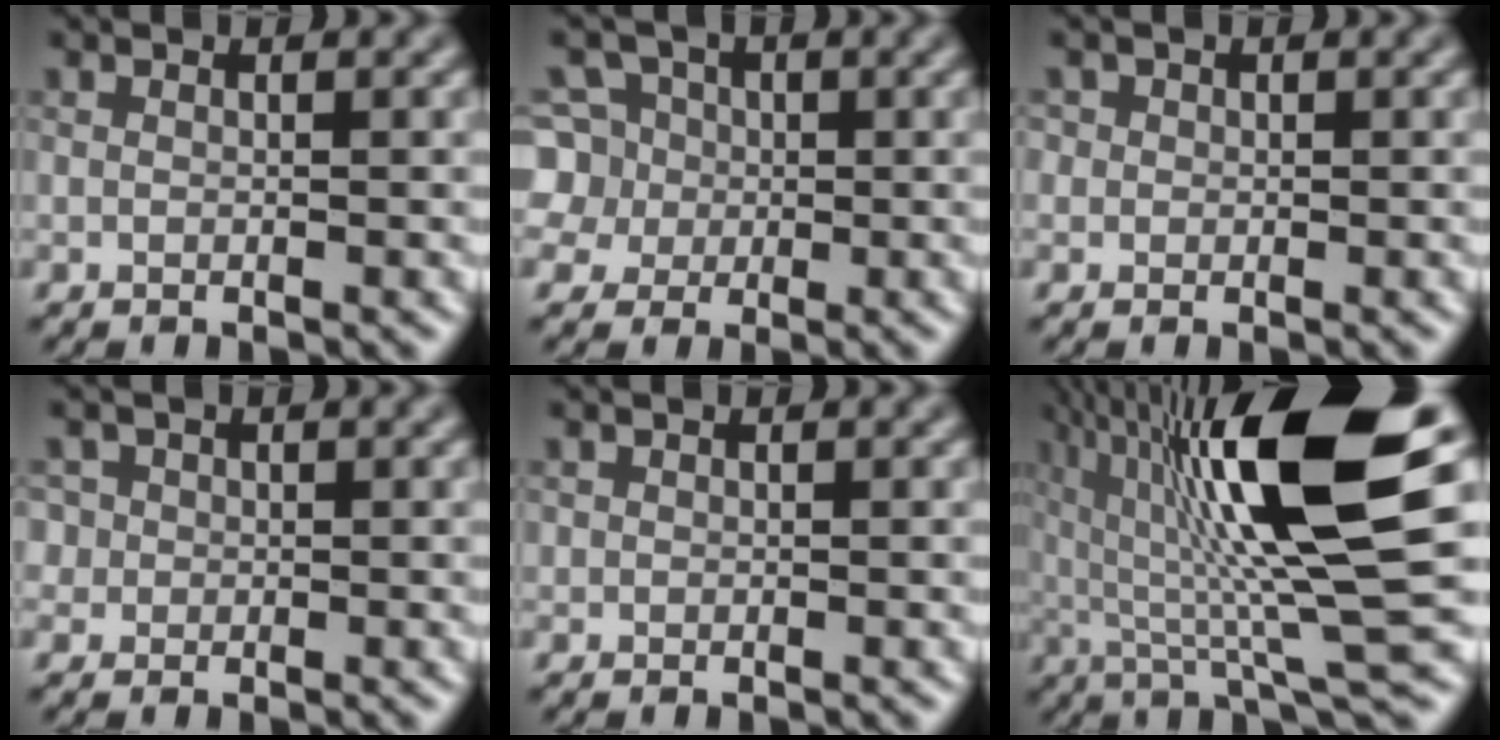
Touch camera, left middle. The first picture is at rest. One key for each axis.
{"total": 6.5, "fx": 1.2, "fy": 6.1, "fz": 2.1, "tx": -0.050, "ty": 0.037, "tz": 0.010}
{"total": 0.6, "fx": 0.0, "fy": 0.4, "fz": -0.4, "tx": 0.006, "ty": 0.001, "tz": 0.005}
{"total": 1.2, "fx": 0.4, "fy": 1.1, "fz": -0.3, "tx": -0.003, "ty": -0.003, "tz": 0.024}
{"total": 0.6, "fx": -0.2, "fy": -0.2, "fz": -0.5, "tx": 0.005, "ty": 0.002, "tz": 0.005}
{"total": 13.3, "fx": 3.5, "fy": 2.3, "fz": 12.6, "tx": -0.216, "ty": 0.011, "tz": 0.069}